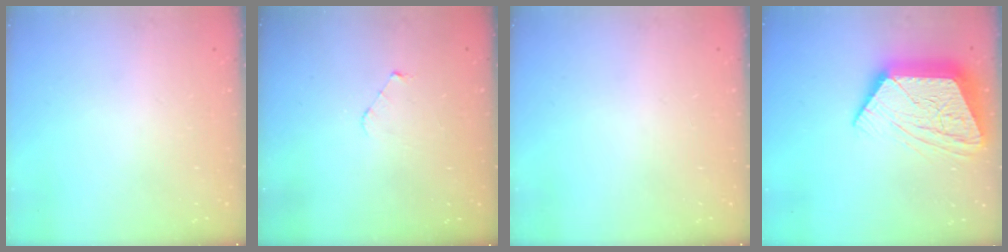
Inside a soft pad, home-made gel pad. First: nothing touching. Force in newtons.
{"total": 4.0, "press": 3.9, "slide": 0.4}
{"total": 0.0}
{"total": 19.1, "press": 19.0, "slide": 1.6}